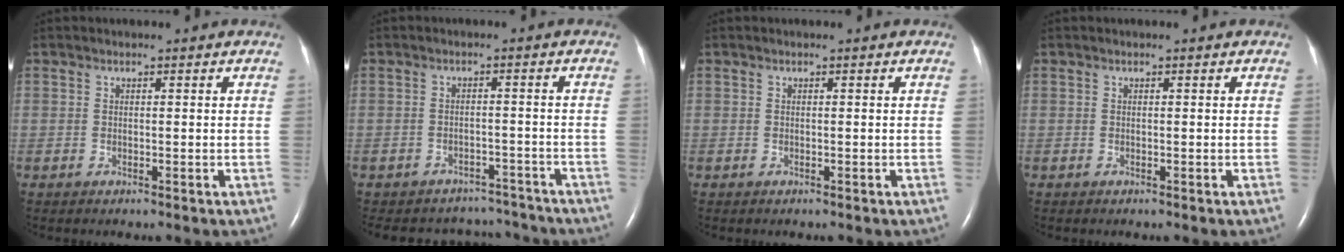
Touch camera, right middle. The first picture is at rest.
{"total": 10.5, "force": [-9.8, 3.7, 0.5], "torque": [-0.013, 0.020, -0.116]}
{"total": 0.0}
{"total": 0.0}